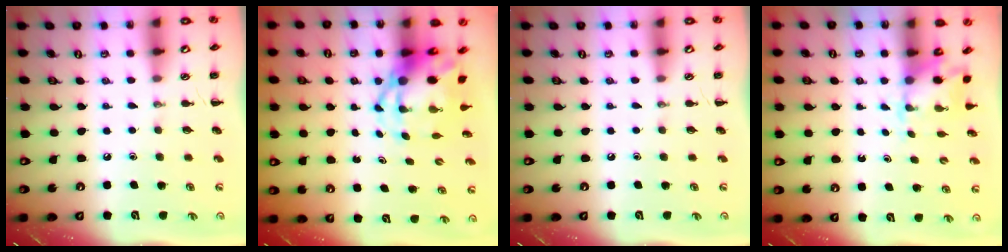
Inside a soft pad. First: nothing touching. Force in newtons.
{"total": 5.8, "press": 5.6, "slide": 1.7}
{"total": 0.0}
{"total": 2.3, "press": 2.3, "slide": 0.5}